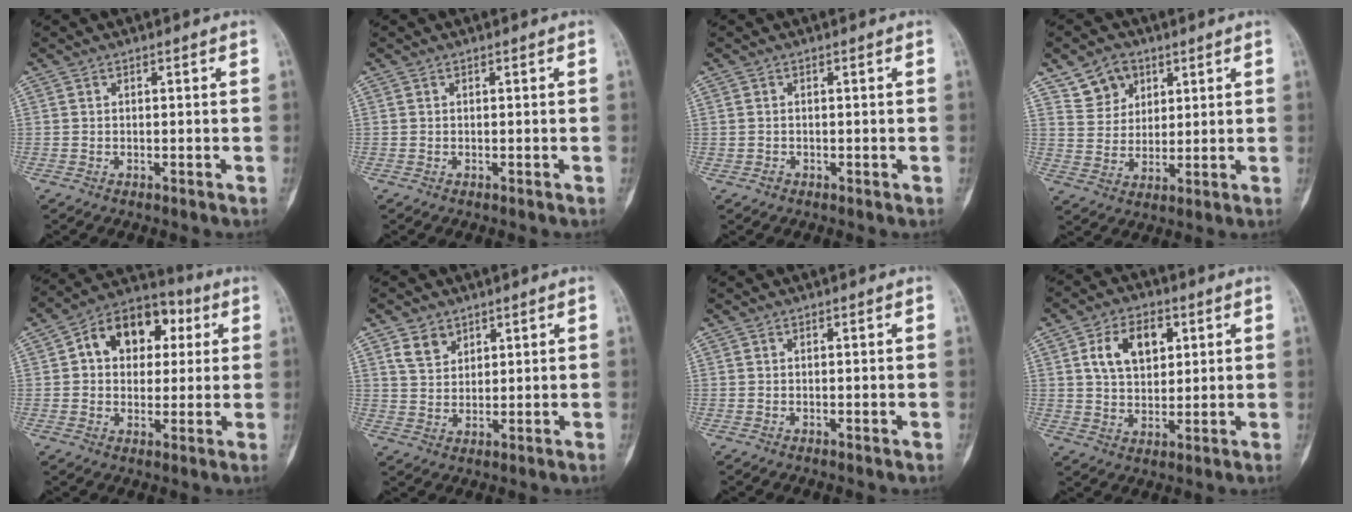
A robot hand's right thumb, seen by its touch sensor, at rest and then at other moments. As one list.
[{"total": 0.0}, {"total": 0.6, "force": [-0.3, 0.5, -0.2], "torque": [0.005, 0.005, -0.005]}, {"total": 7.6, "force": [4.4, 5.7, 2.3], "torque": [-0.013, -0.020, 0.085]}, {"total": 14.2, "force": [3.6, 10.2, 9.2], "torque": [-0.090, 0.019, 0.046]}, {"total": 5.0, "force": [3.1, 3.4, 1.8], "torque": [-0.016, -0.021, 0.065]}, {"total": 0.0}, {"total": 10.2, "force": [3.5, 6.5, 7.0], "torque": [-0.095, -0.006, 0.062]}]